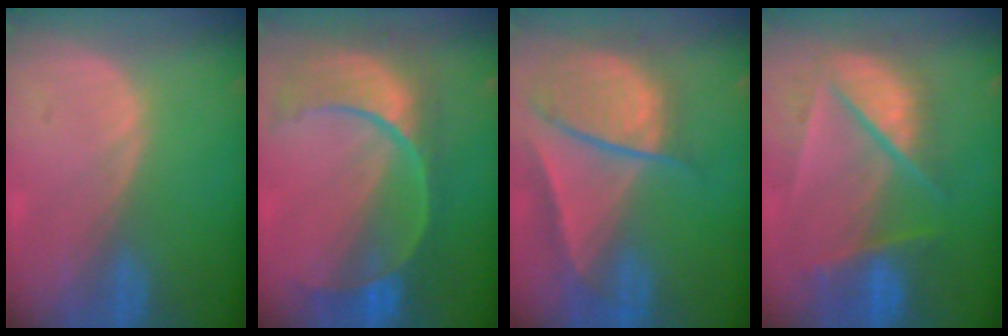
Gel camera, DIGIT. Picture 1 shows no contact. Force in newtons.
{"total": 11.2, "press": 9.4, "slide": 6.1}
{"total": 9.4, "press": 7.9, "slide": 5.1}
{"total": 9.8, "press": 8.4, "slide": 5.0}